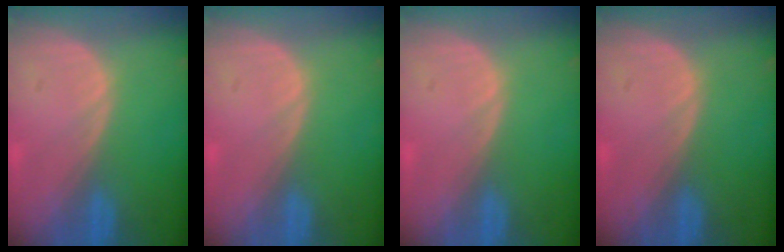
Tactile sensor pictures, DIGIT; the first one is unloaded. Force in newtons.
{"total": 0.0}
{"total": 0.0}
{"total": 0.0}